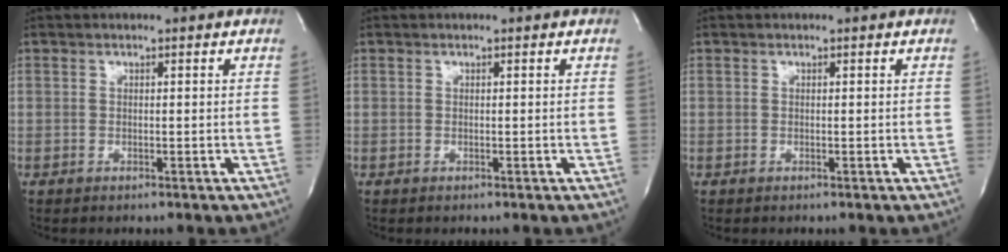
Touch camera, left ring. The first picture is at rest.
{"total": 0.0}
{"total": 0.0}